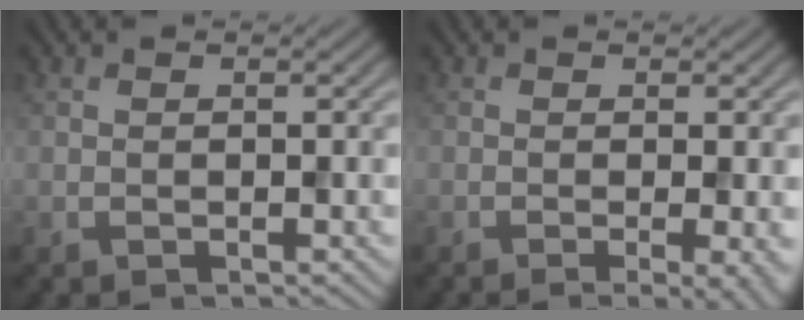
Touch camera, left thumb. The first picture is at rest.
{"total": 4.3, "force": [-1.2, 1.0, 4.0], "torque": [-0.054, -0.007, -0.018]}